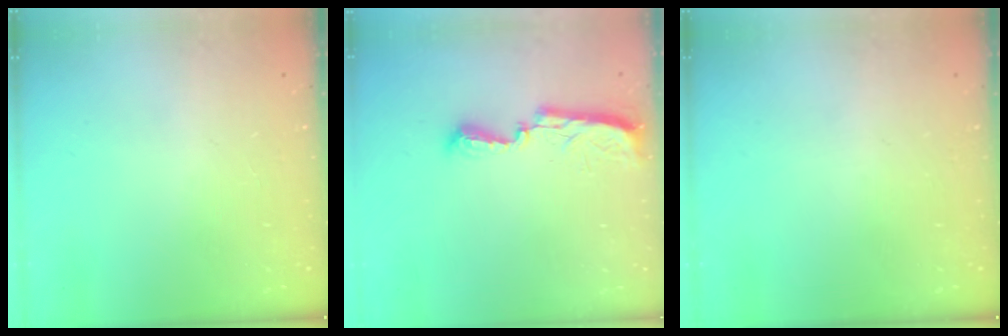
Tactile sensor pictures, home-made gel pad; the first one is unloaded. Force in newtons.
{"total": 7.7, "press": 7.6, "slide": 0.7}
{"total": 0.0}